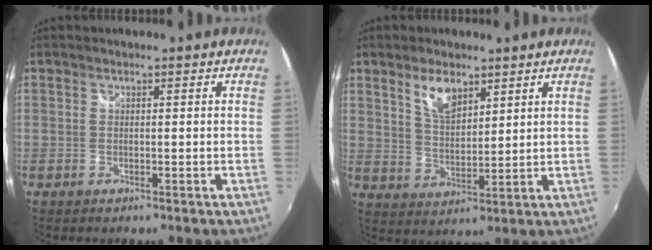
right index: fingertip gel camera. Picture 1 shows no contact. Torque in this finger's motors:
{"motor_torque": [0.16, 0.12, 0.27, 0.07]}